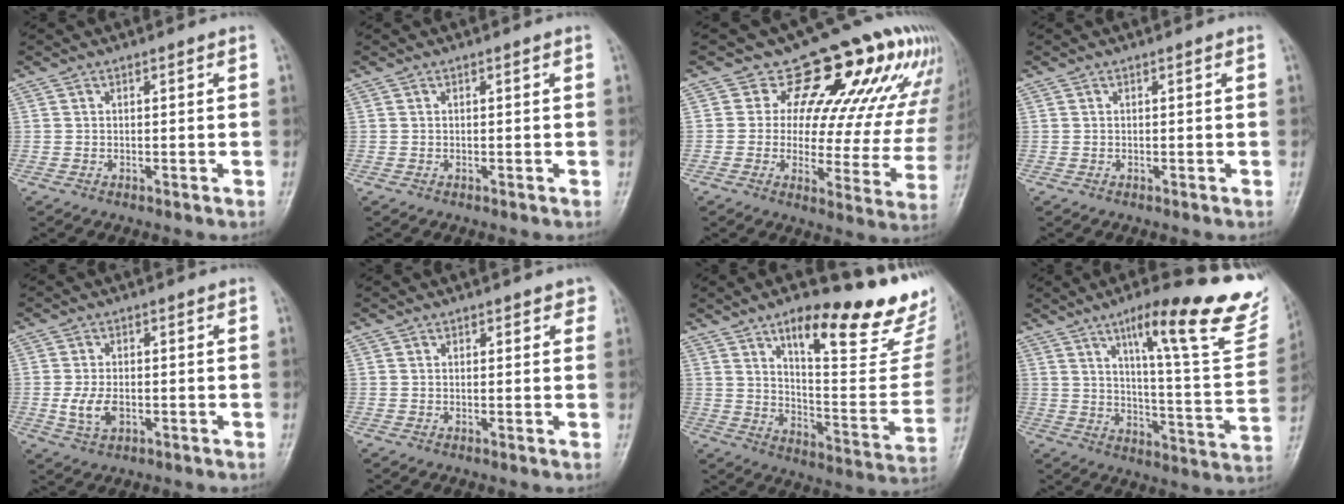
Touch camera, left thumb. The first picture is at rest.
{"total": 0.0}
{"total": 19.1, "force": [11.5, 10.0, 11.5], "torque": [-0.081, -0.047, 0.129]}
{"total": 0.0}
{"total": 4.7, "force": [-0.9, 2.9, 3.7], "torque": [-0.076, -0.002, -0.015]}
{"total": 2.0, "force": [1.3, 1.3, 0.9], "torque": [0.017, -0.003, 0.010]}
{"total": 25.8, "force": [17.7, 7.0, 17.3], "torque": [-0.196, -0.098, 0.253]}
{"total": 24.3, "force": [16.1, 4.5, 17.7], "torque": [-0.210, -0.068, 0.222]}